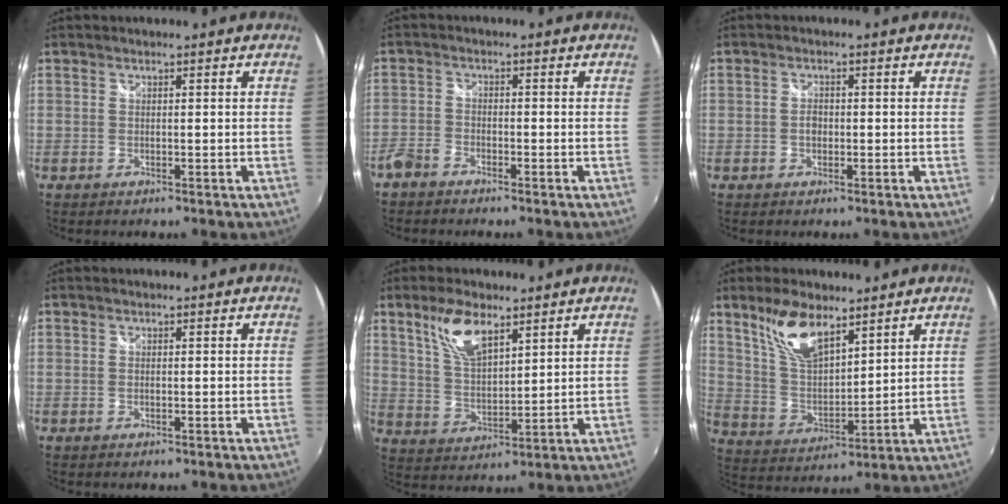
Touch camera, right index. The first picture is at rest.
{"total": 3.6, "force": [-2.9, 1.7, 1.2], "torque": [-0.034, 0.001, -0.061]}
{"total": 1.8, "force": [-0.4, 1.4, 1.1], "torque": [-0.020, 0.001, -0.007]}
{"total": 0.0}
{"total": 9.5, "force": [5.8, 4.0, 6.4], "torque": [-0.122, 0.008, 0.119]}
{"total": 11.9, "force": [7.8, 4.8, 7.5], "torque": [-0.142, 0.008, 0.161]}